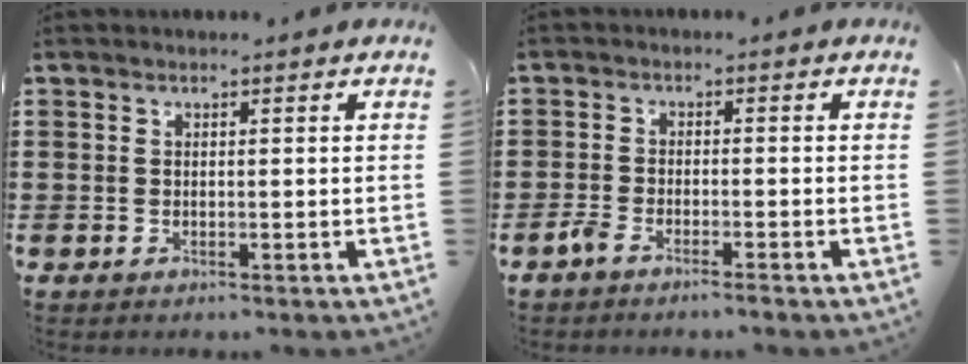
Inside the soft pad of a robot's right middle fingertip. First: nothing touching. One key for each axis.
{"total": 2.1, "fx": -1.8, "fy": 0.2, "fz": 1.0, "tx": -0.034, "ty": -0.002, "tz": -0.039}